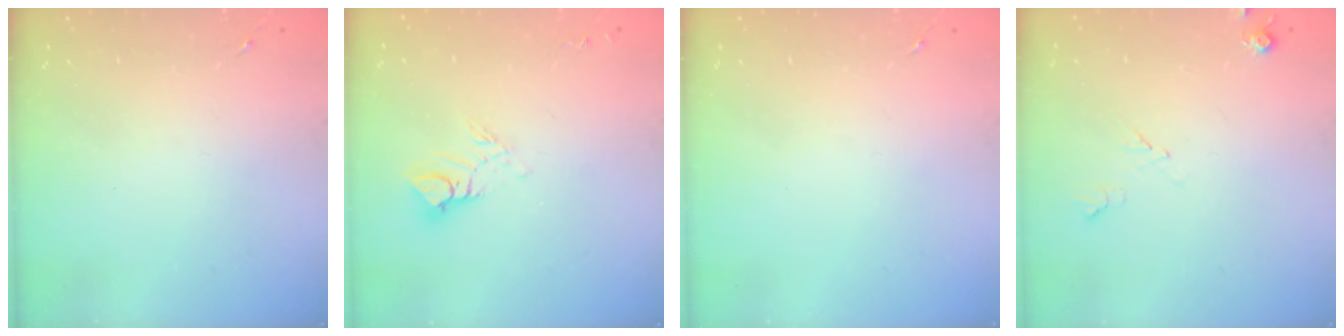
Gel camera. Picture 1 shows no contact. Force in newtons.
{"total": 8.6, "press": 8.6, "slide": 0.9}
{"total": 0.0}
{"total": 5.8, "press": 5.8, "slide": 0.8}